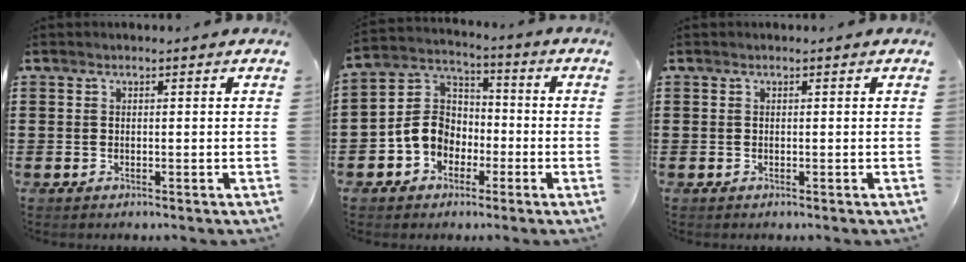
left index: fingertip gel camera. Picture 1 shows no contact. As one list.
[{"total": 7.5, "force": [-2.4, 6.4, 3.1], "torque": [-0.105, 0.009, -0.056]}, {"total": 0.0}]